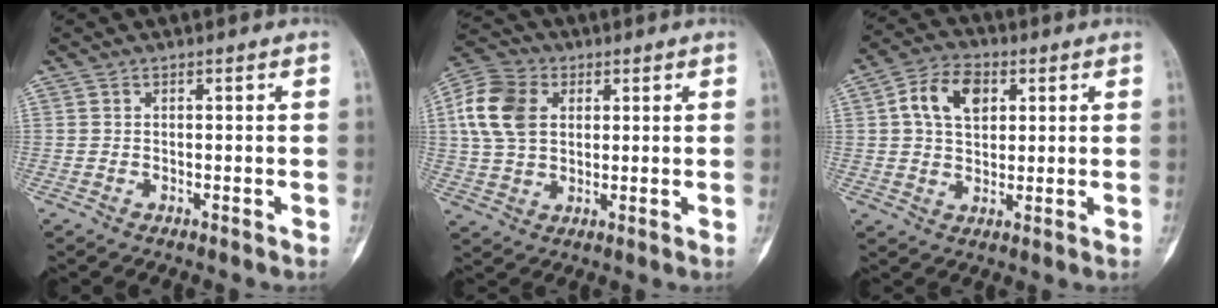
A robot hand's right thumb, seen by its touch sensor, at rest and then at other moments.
{"total": 11.9, "force": [2.7, 8.6, 7.8], "torque": [-0.143, 0.011, 0.046]}
{"total": 9.6, "force": [2.6, 6.4, 6.6], "torque": [-0.104, 0.006, 0.042]}